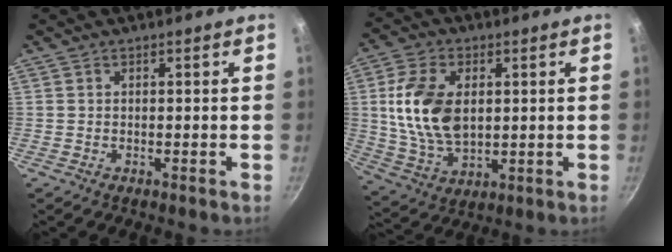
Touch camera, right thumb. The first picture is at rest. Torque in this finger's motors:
{"motor_torque": [0.12, 0.35, 1.86, 0.05, 0.21]}